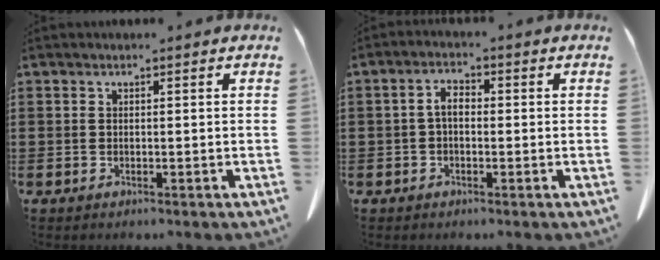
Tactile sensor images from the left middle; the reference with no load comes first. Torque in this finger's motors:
{"motor_torque": [1.00, 0.99, 0.12, 0.09]}